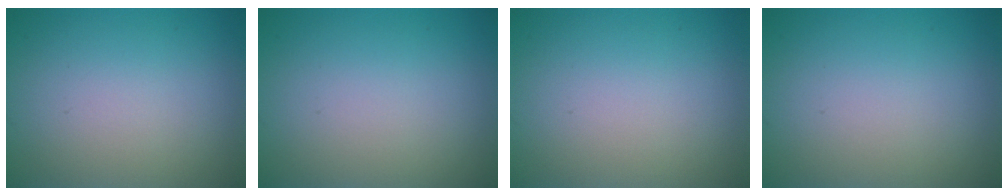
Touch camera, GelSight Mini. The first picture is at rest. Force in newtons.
{"total": 0.0}
{"total": 0.0}
{"total": 0.0}